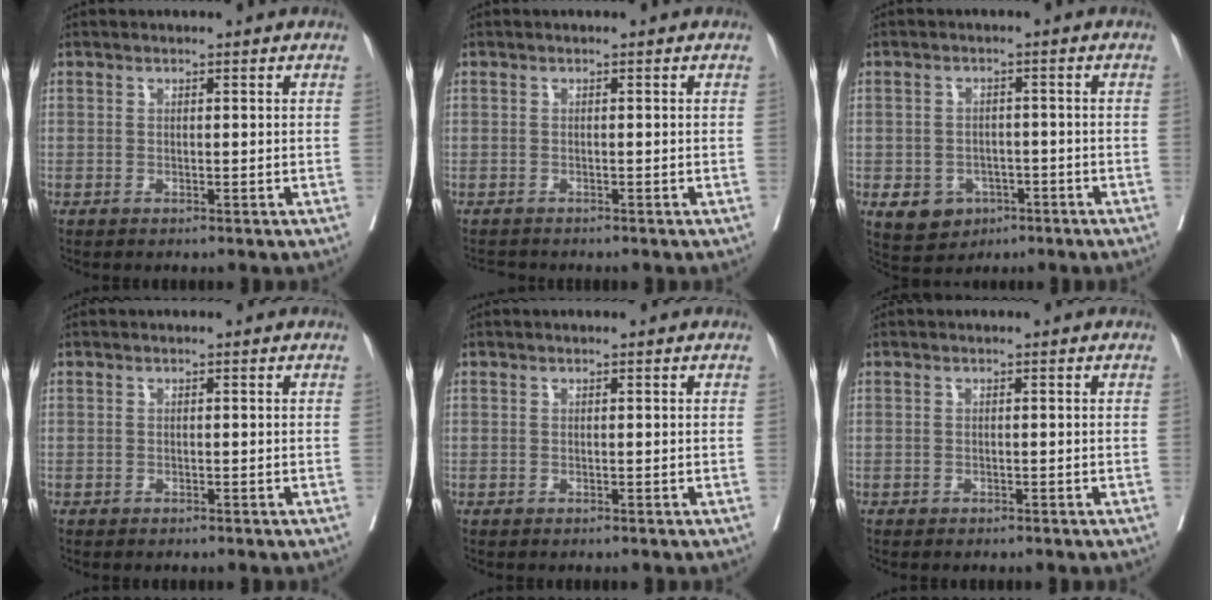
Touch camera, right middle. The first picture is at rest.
{"total": 1.0, "force": [-1.0, 0.1, -0.2], "torque": [-0.003, -0.006, -0.016]}
{"total": 5.7, "force": [-2.5, 4.8, 1.9], "torque": [-0.032, 0.003, -0.027]}
{"total": 0.0}
{"total": 0.0}
{"total": 0.0}